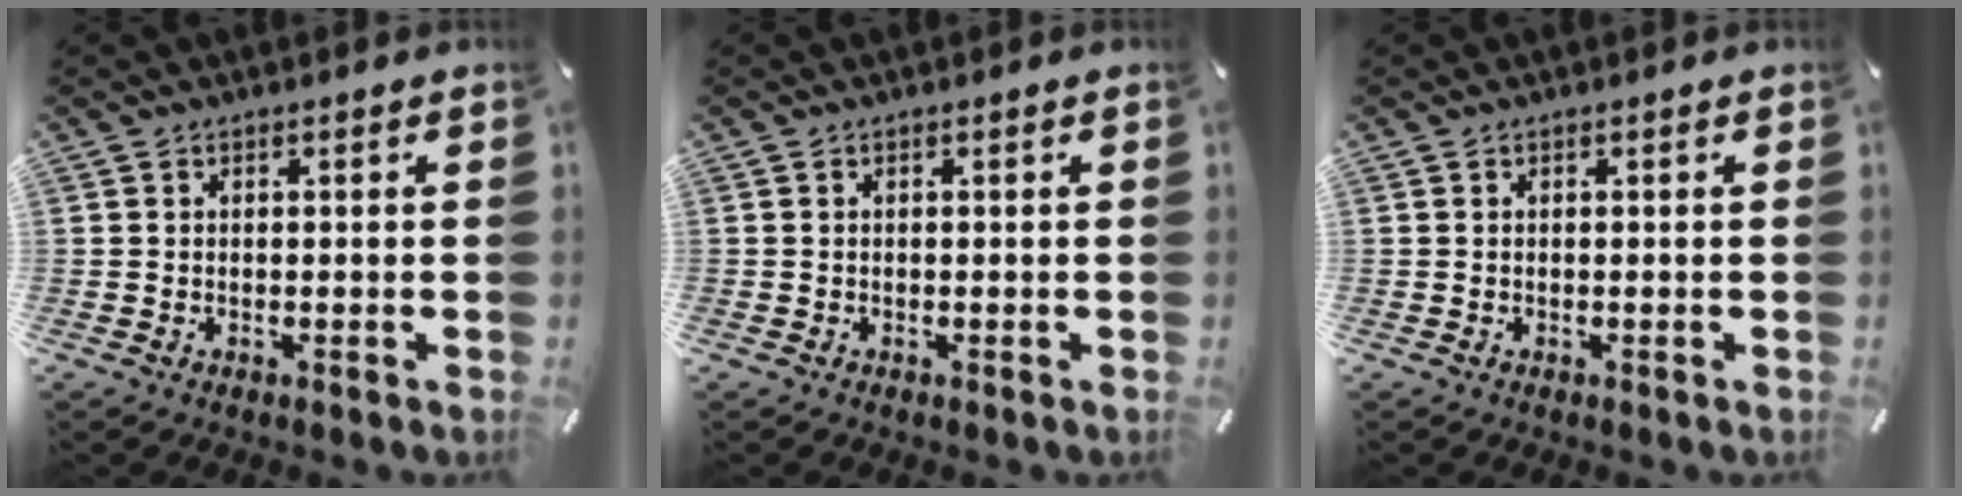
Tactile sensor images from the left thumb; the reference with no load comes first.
{"total": 0.0}
{"total": 0.0}